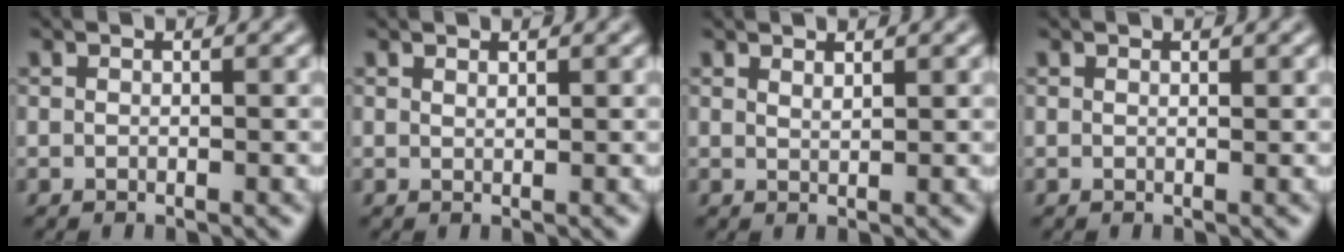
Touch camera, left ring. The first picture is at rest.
{"total": 0.6, "force": [0.5, 0.0, 0.1], "torque": [0.000, -0.001, 0.012]}
{"total": 0.8, "force": [0.8, 0.1, 0.3], "torque": [-0.003, -0.001, 0.016]}
{"total": 0.0}